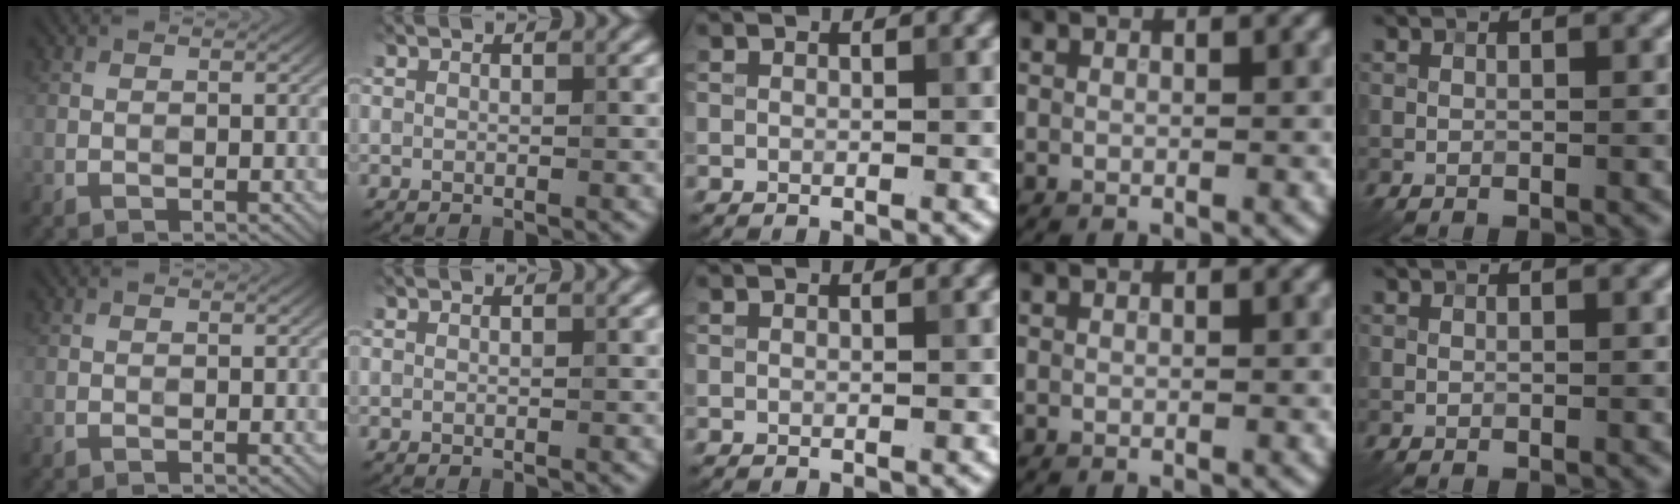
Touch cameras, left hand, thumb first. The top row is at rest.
{}